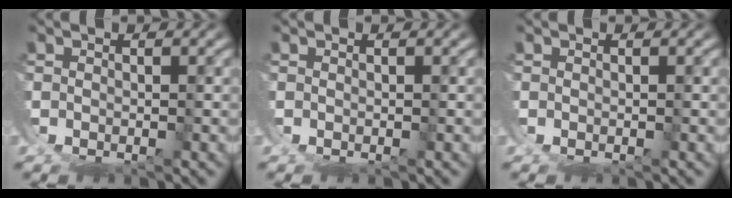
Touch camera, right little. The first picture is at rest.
{"total": 0.0}
{"total": 0.0}